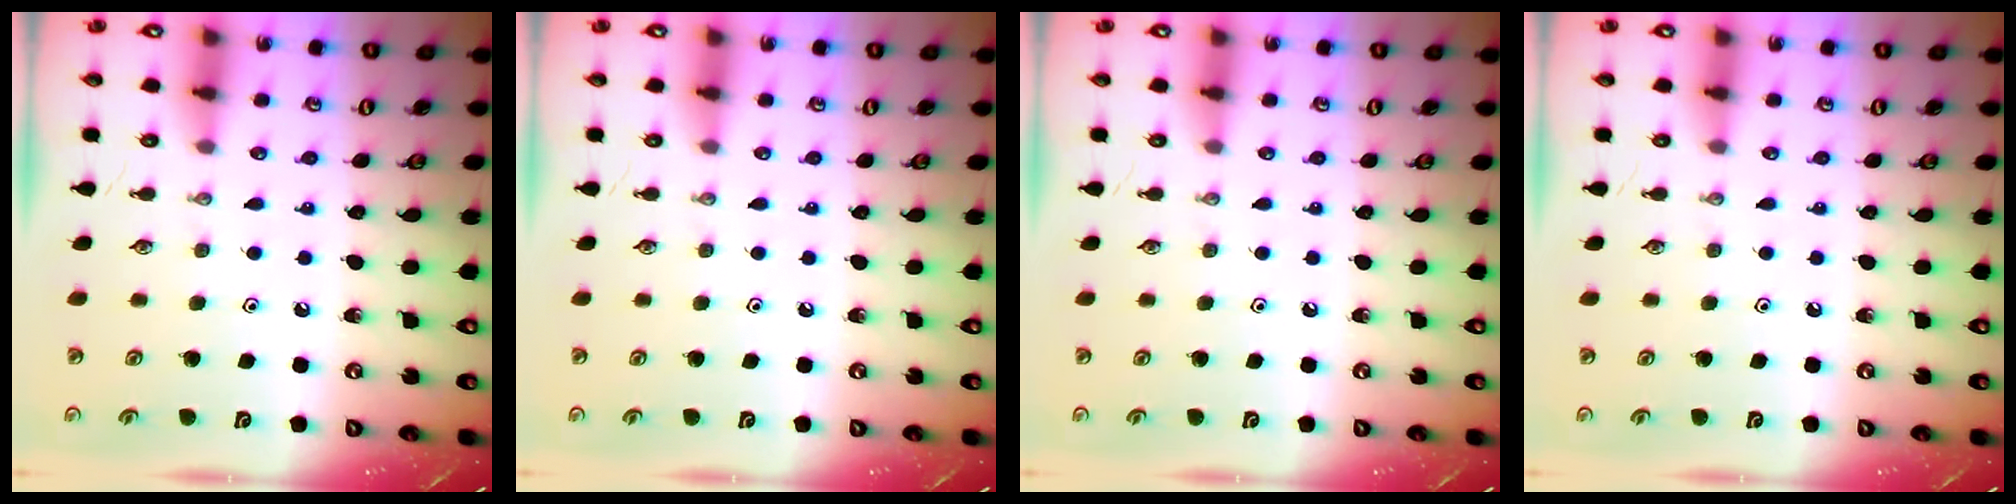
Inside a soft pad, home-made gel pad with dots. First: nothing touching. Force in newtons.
{"total": 0.0}
{"total": 0.0}
{"total": 0.0}